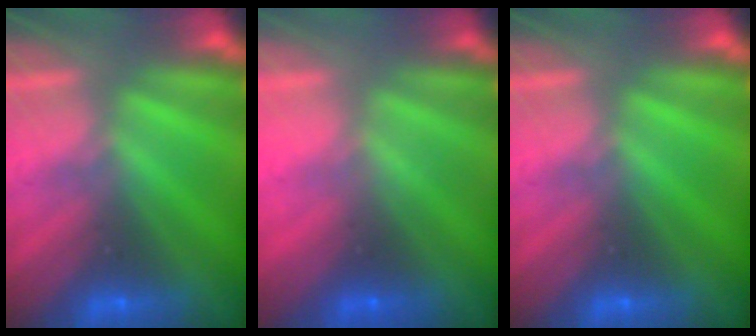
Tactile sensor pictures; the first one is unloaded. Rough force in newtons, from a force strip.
{"total": 3.3}
{"total": 0.0}